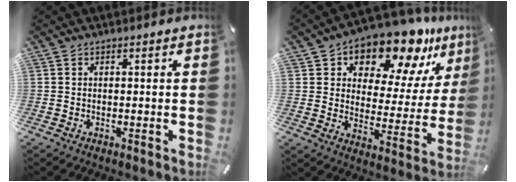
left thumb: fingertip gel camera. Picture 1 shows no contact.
{"total": 14.7, "force": [12.4, 6.1, 5.1], "torque": [-0.089, -0.108, 0.213]}